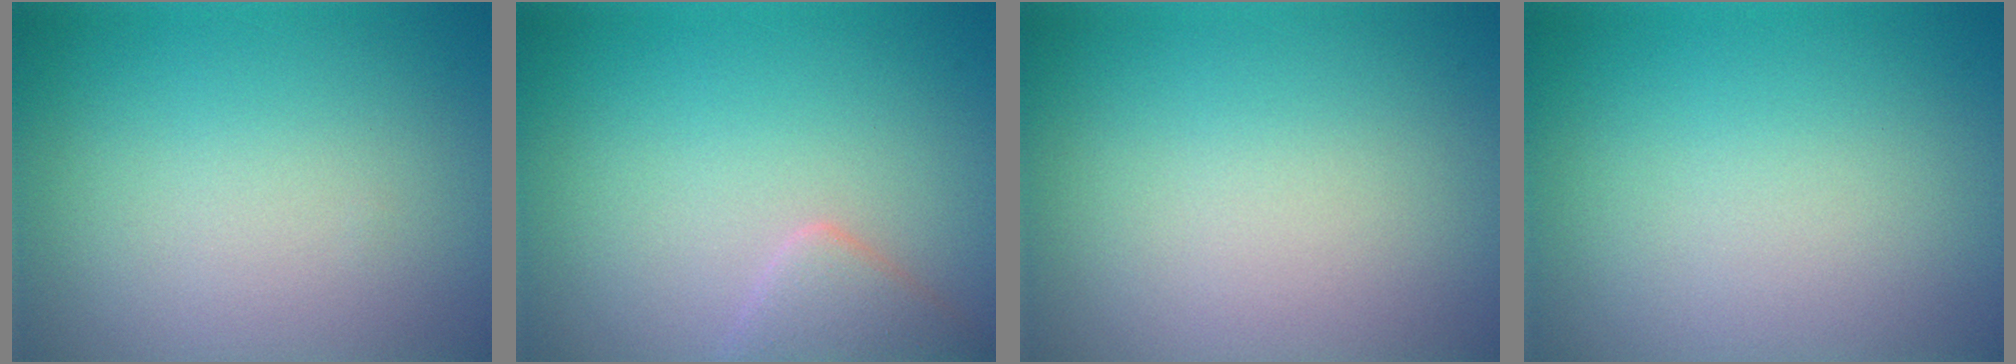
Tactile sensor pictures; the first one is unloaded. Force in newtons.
{"total": 2.2, "press": 2.2, "slide": 0.2}
{"total": 0.0}
{"total": 0.0}